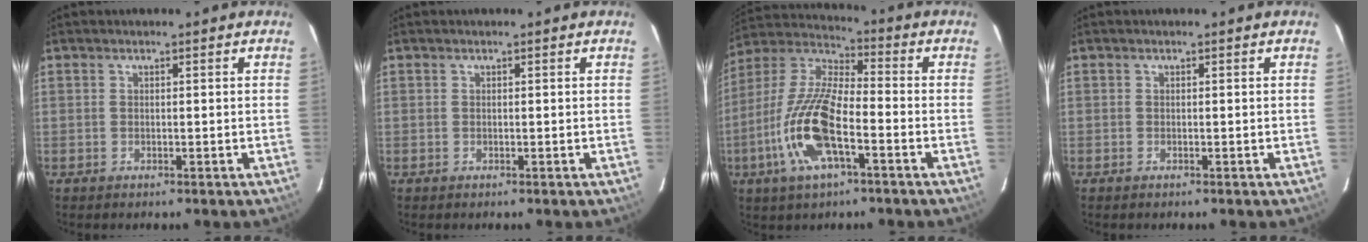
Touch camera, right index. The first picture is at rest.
{"total": 0.0}
{"total": 16.0, "force": [-6.0, 5.2, 13.9], "torque": [-0.294, -0.008, -0.122]}
{"total": 0.0}